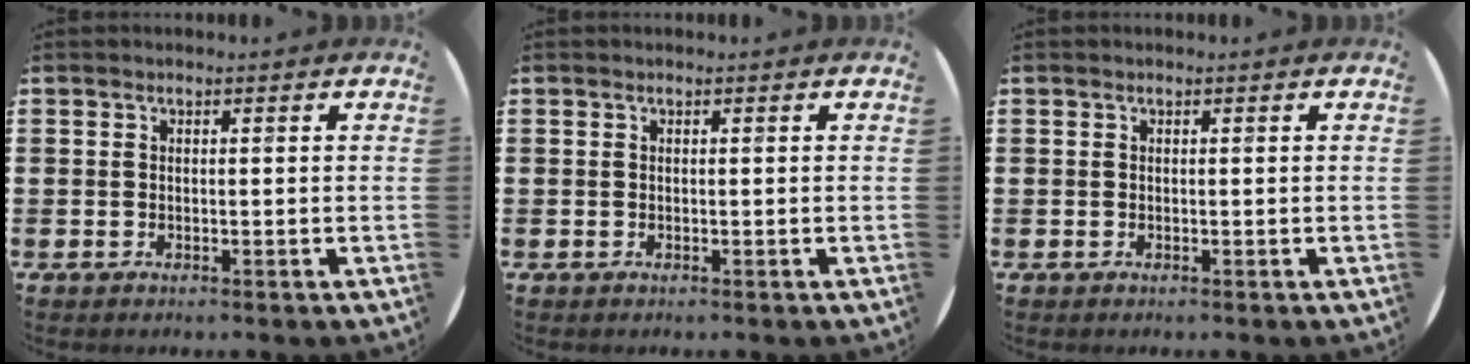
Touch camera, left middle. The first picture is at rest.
{"total": 0.0}
{"total": 0.0}